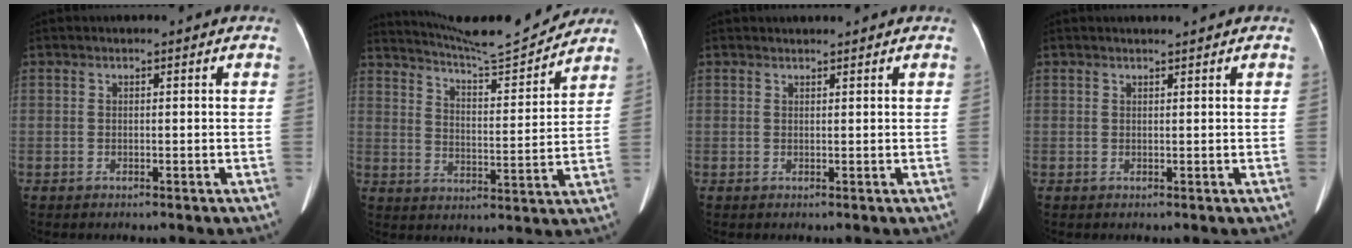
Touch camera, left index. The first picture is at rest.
{"total": 13.6, "force": [13.1, -0.4, 3.6], "torque": [-0.065, -0.011, 0.201]}
{"total": 1.3, "force": [1.3, 0.0, 0.1], "torque": [-0.007, 0.011, 0.023]}
{"total": 1.1, "force": [1.0, -0.1, 0.4], "torque": [-0.007, 0.003, 0.019]}